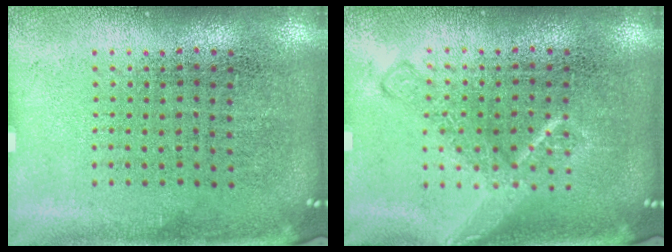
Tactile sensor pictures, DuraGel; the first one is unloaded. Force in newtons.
{"total": 2.2, "press": 2.2, "slide": 0.4}